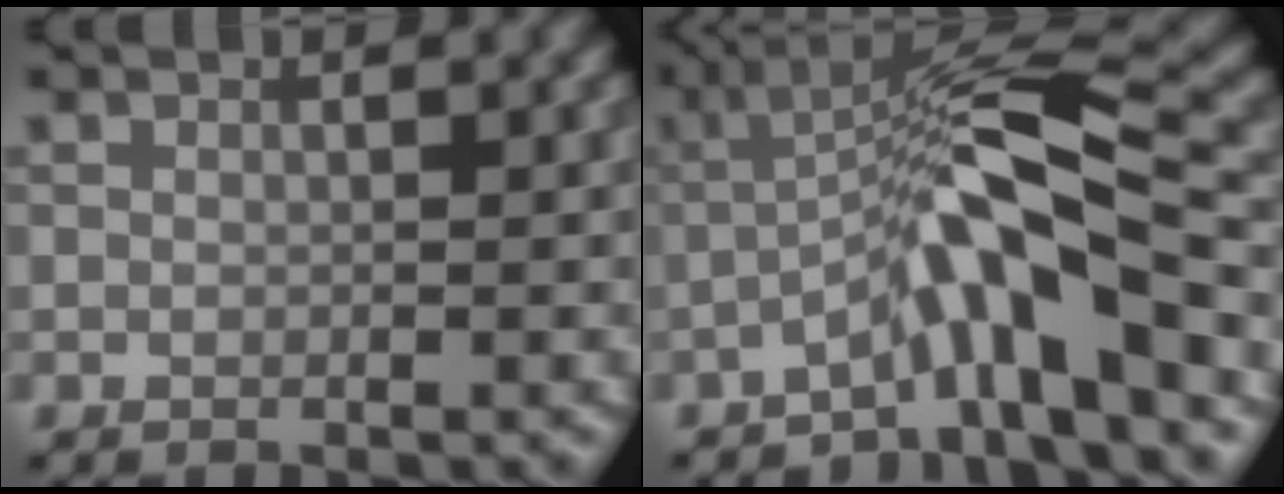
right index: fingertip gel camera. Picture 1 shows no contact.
{"total": 7.6, "force": [-3.3, 1.0, 6.8], "torque": [-0.118, 0.023, -0.063]}